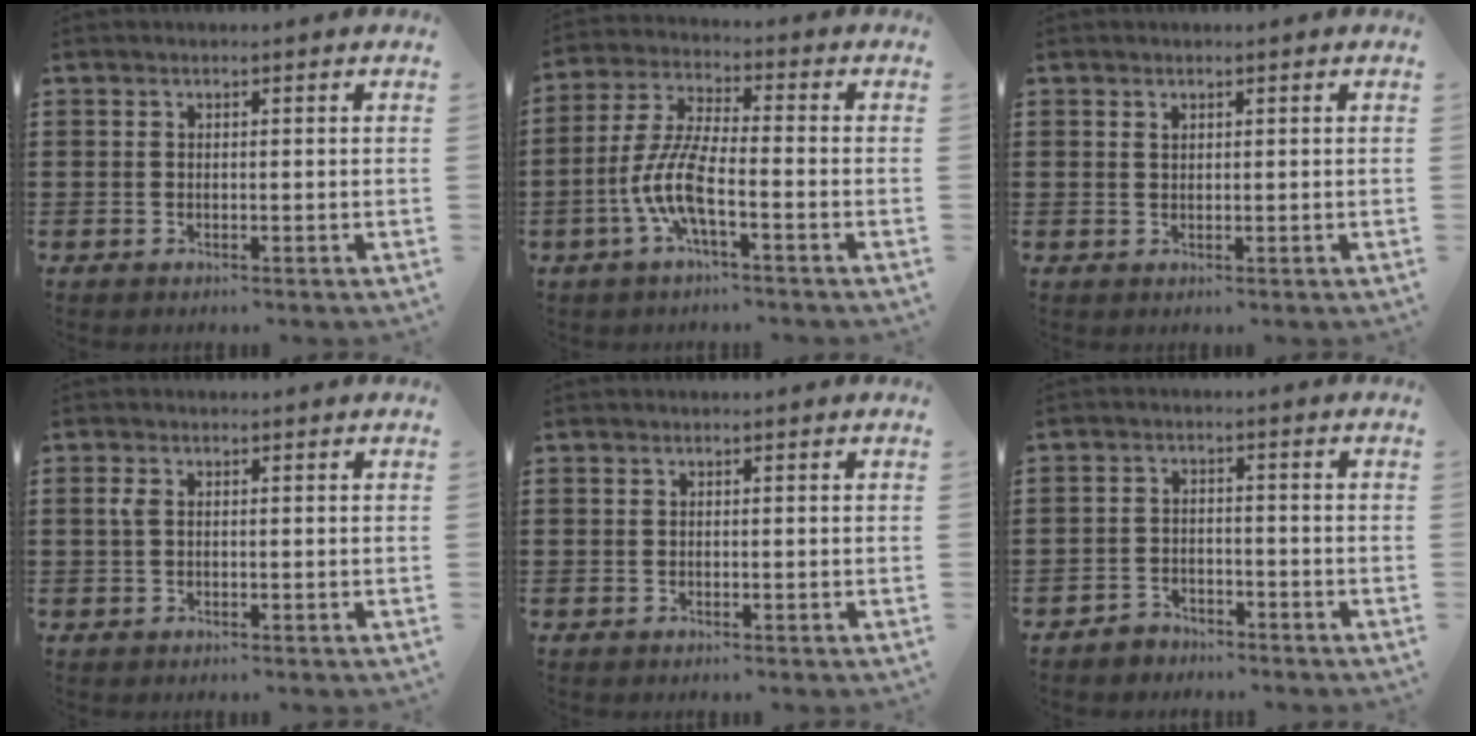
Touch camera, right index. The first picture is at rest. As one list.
[{"total": 8.1, "force": [-3.2, 1.9, 7.2], "torque": [-0.176, -0.015, -0.069]}, {"total": 0.7, "force": [0.5, 0.4, 0.3], "torque": [-0.007, 0.002, 0.009]}, {"total": 1.7, "force": [0.2, 0.9, 1.4], "torque": [-0.045, -0.001, -0.003]}, {"total": 0.0}, {"total": 2.6, "force": [-2.4, 1.0, 0.0], "torque": [-0.006, 0.004, -0.052]}]